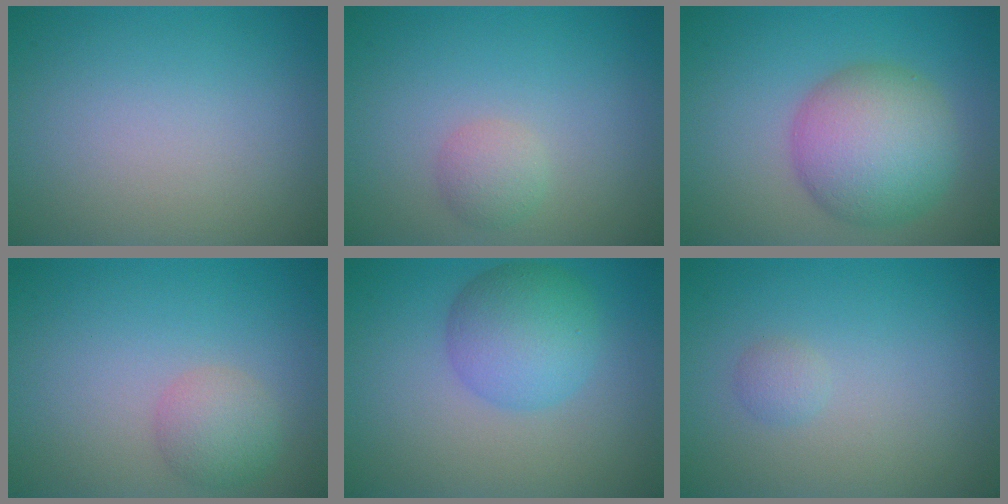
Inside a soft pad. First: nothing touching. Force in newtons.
{"total": 1.7, "press": 1.7, "slide": 0.2}
{"total": 7.6, "press": 7.6, "slide": 0.4}
{"total": 2.5, "press": 2.5, "slide": 0.1}
{"total": 5.1, "press": 5.1, "slide": 0.2}
{"total": 0.9, "press": 0.9, "slide": 0.0}